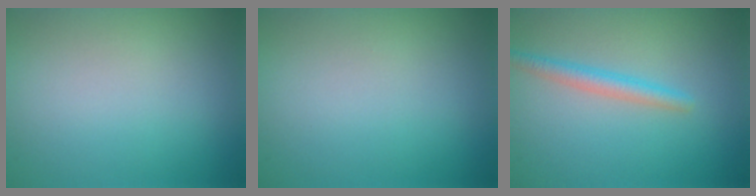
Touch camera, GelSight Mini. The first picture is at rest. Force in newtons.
{"total": 0.0}
{"total": 2.1, "press": 2.1, "slide": 0.1}